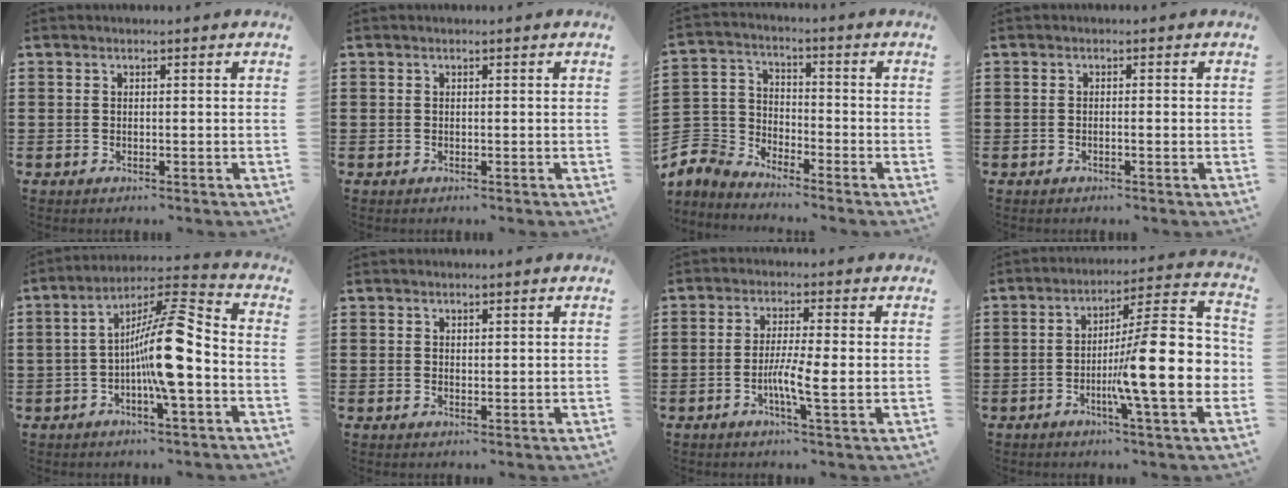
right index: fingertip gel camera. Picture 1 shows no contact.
{"total": 0.0}
{"total": 5.9, "force": [-5.5, 2.2, 0.7], "torque": [-0.059, -0.009, -0.124]}
{"total": 0.9, "force": [-0.5, -0.1, 0.8], "torque": [-0.014, -0.005, -0.008]}
{"total": 12.8, "force": [-2.6, 2.2, 12.4], "torque": [-0.230, 0.009, -0.050]}
{"total": 0.7, "force": [0.6, 0.3, 0.2], "torque": [-0.004, 0.002, 0.011]}
{"total": 6.0, "force": [-1.3, 0.3, 5.8], "torque": [-0.108, -0.010, -0.026]}
{"total": 16.4, "force": [-2.6, 2.6, 16.0], "torque": [-0.246, -0.031, -0.042]}